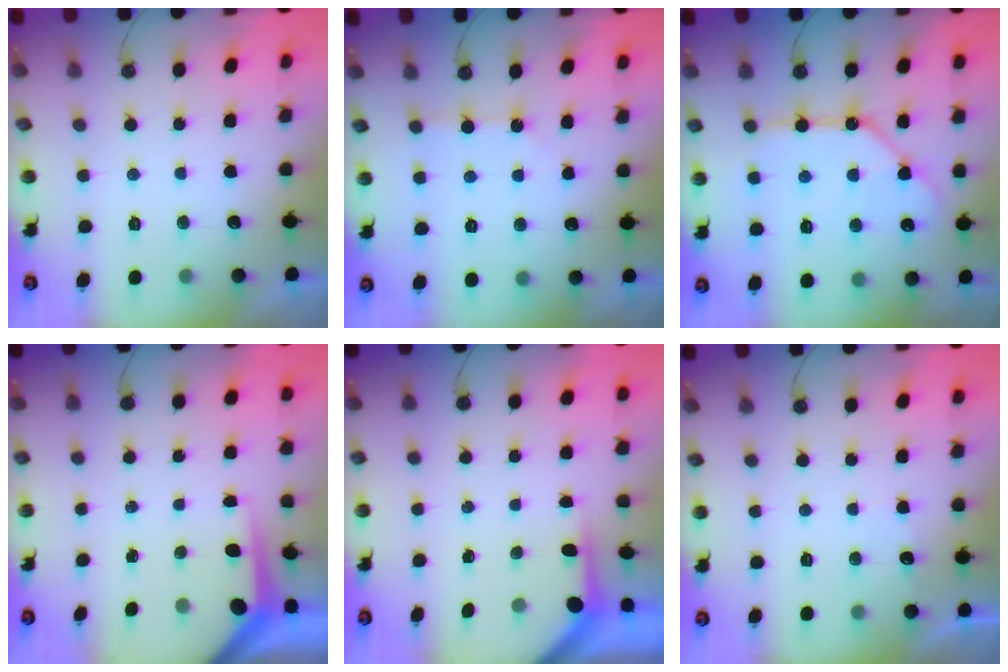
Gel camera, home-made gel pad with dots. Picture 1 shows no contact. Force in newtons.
{"total": 2.3, "press": 2.3, "slide": 0.3}
{"total": 12.5, "press": 12.4, "slide": 1.6}
{"total": 5.6, "press": 5.6, "slide": 0.4}
{"total": 3.5, "press": 3.4, "slide": 0.3}
{"total": 2.5, "press": 2.5, "slide": 0.5}